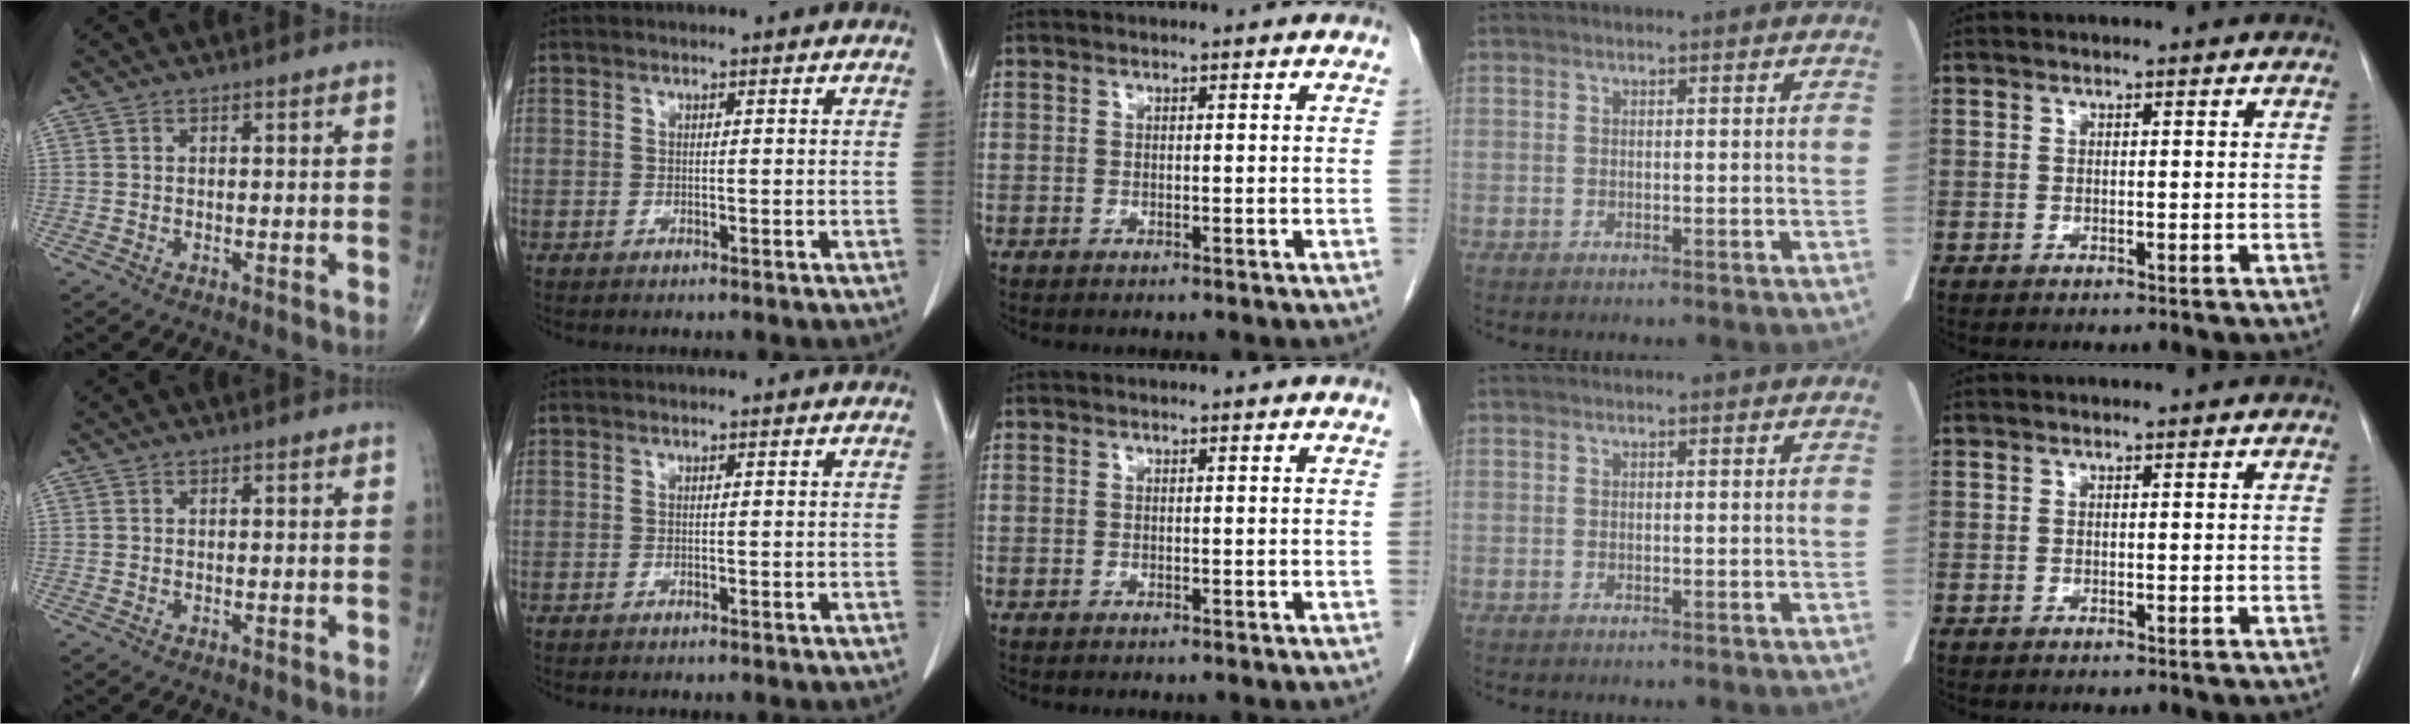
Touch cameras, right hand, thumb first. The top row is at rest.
{}